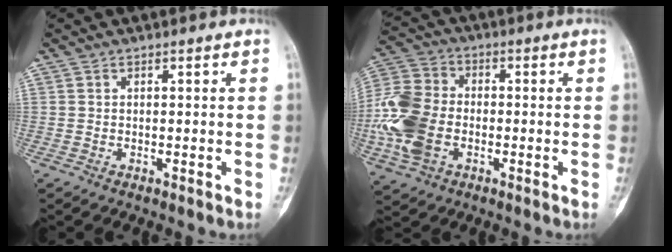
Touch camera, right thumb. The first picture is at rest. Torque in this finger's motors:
{"motor_torque": [1.49, 1.47, 1.33, -0.71, 0.12]}